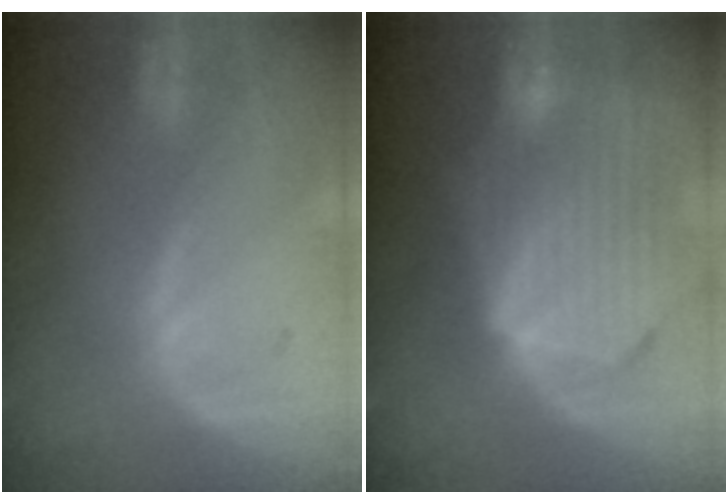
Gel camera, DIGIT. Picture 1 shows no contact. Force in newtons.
{"total": 10.8, "press": 9.5, "slide": 5.2}